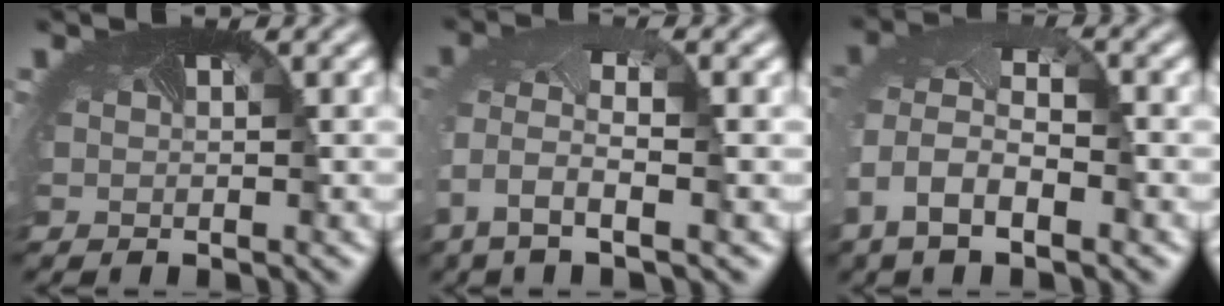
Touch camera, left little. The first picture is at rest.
{"total": 5.8, "force": [-1.8, 2.7, 4.7], "torque": [-0.130, -0.016, -0.039]}
{"total": 8.0, "force": [-2.6, 4.7, 5.9], "torque": [-0.136, -0.019, -0.037]}